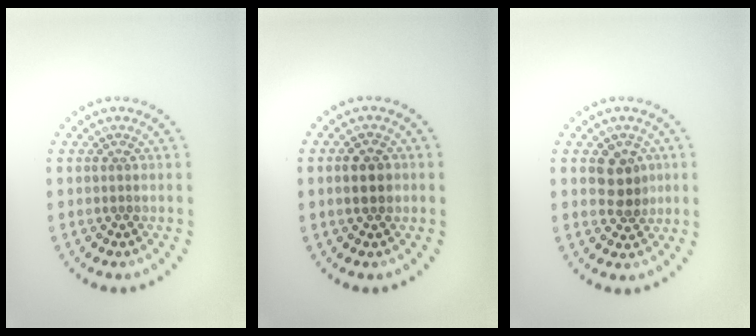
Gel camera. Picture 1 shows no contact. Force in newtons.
{"total": 2.3, "press": 2.3, "slide": 0.1}
{"total": 2.7, "press": 2.6, "slide": 0.9}